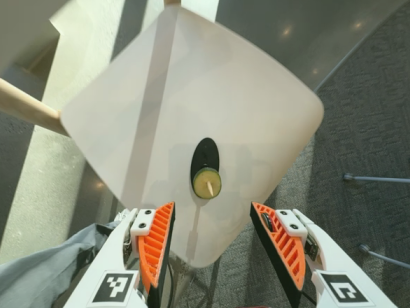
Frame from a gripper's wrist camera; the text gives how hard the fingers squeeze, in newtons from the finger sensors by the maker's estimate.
{"total": 0.0}